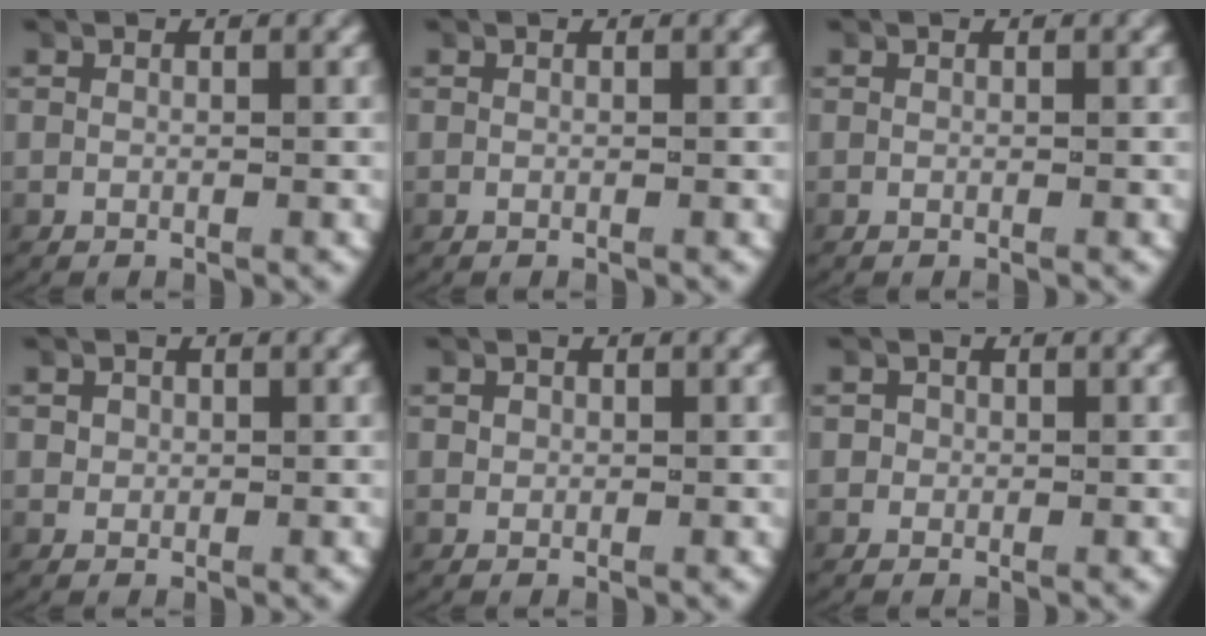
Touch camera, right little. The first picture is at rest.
{"total": 0.0}
{"total": 0.0}
{"total": 1.0, "force": [0.2, 0.9, 0.4], "torque": [-0.012, -0.004, 0.005]}
{"total": 0.7, "force": [0.1, 0.6, 0.3], "torque": [-0.009, -0.003, 0.005]}
{"total": 1.3, "force": [0.0, 1.2, 0.3], "torque": [-0.011, -0.003, -0.004]}